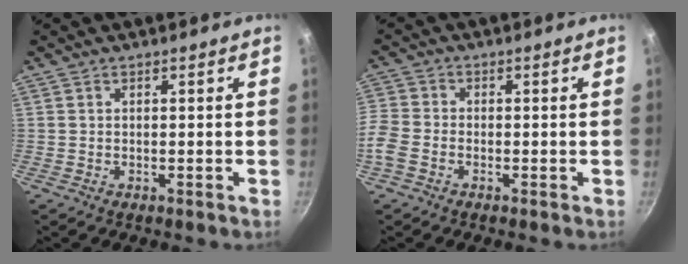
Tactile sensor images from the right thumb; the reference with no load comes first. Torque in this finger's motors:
{"motor_torque": [-0.76, 1.11, 1.44, -0.17, 0.38]}